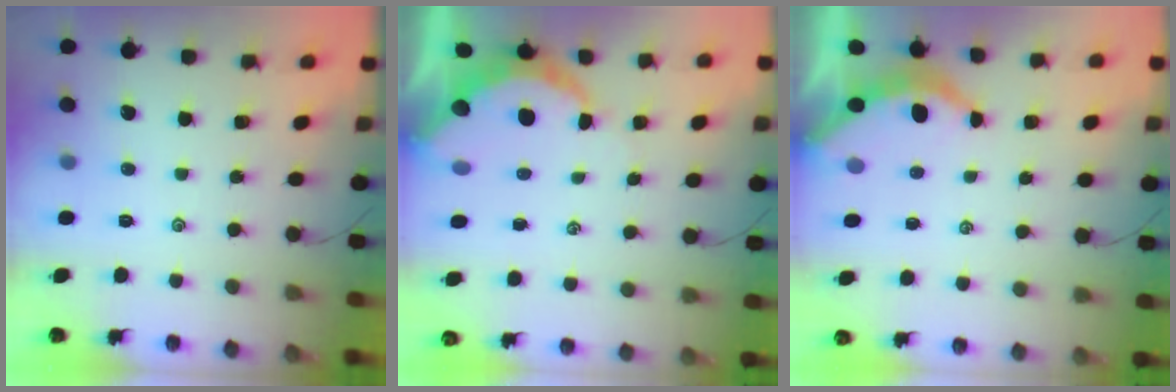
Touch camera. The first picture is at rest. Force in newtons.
{"total": 8.8, "press": 8.7, "slide": 1.0}
{"total": 3.9, "press": 3.8, "slide": 0.5}